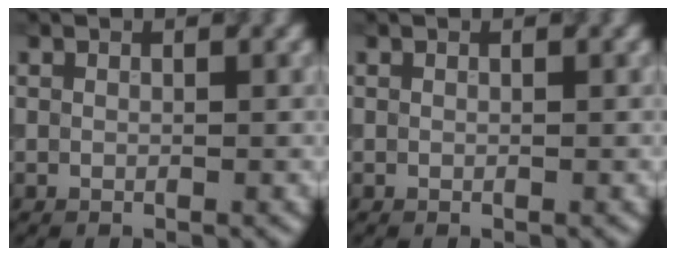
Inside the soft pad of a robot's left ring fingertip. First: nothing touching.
{"total": 0.0}